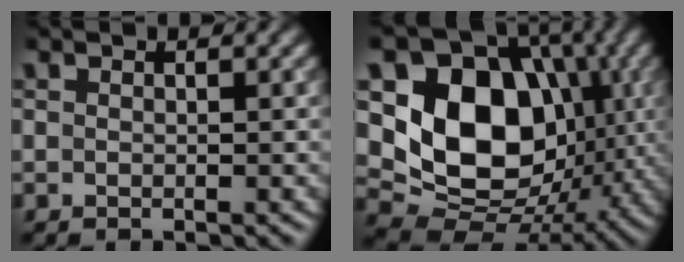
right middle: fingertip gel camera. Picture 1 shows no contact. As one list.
[{"total": 13.0, "force": [1.3, 10.1, 8.2], "torque": [-0.136, -0.011, 0.014]}]